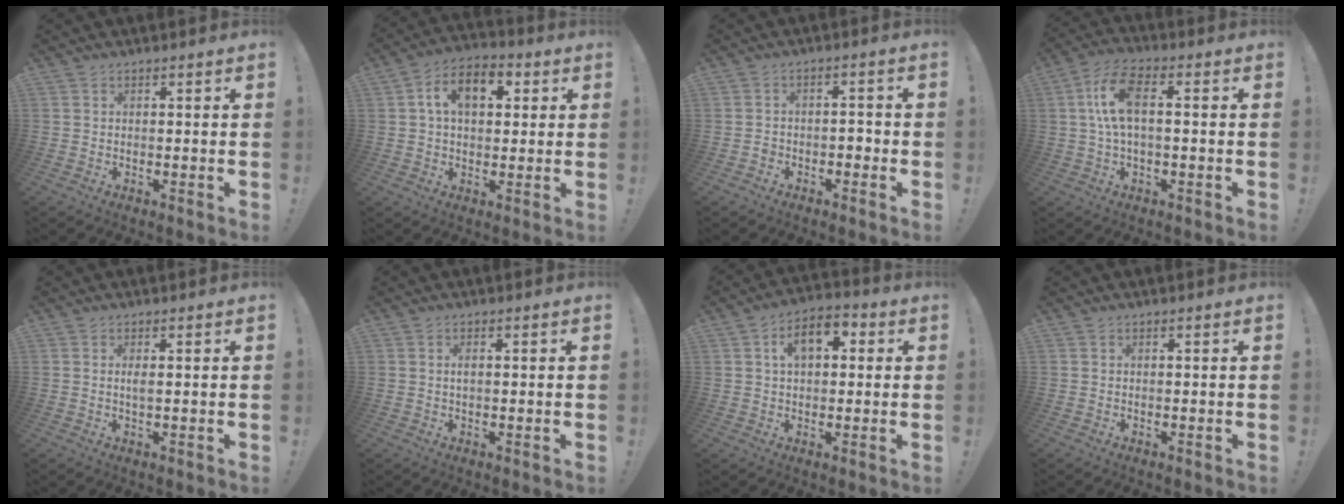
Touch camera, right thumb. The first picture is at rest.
{"total": 10.5, "force": [2.8, 6.5, 7.8], "torque": [-0.126, 0.014, 0.050]}
{"total": 3.2, "force": [-2.1, 2.1, 1.2], "torque": [-0.022, 0.011, -0.037]}
{"total": 10.3, "force": [0.6, 4.1, 9.4], "torque": [-0.193, 0.007, 0.011]}
{"total": 1.3, "force": [0.1, 0.2, 1.3], "torque": [-0.020, -0.003, 0.000]}
{"total": 1.1, "force": [-0.1, 0.3, 1.0], "torque": [-0.017, 0.000, -0.003]}
{"total": 8.2, "force": [2.1, 5.3, 6.0], "torque": [-0.081, 0.004, 0.035]}
{"total": 0.0}